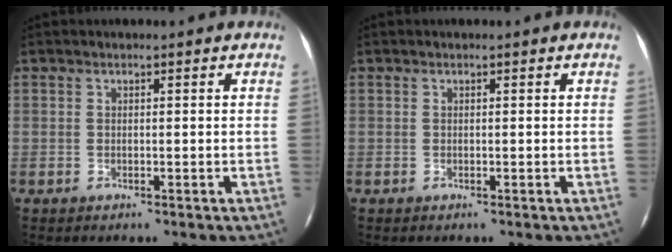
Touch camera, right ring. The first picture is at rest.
{"total": 0.0}